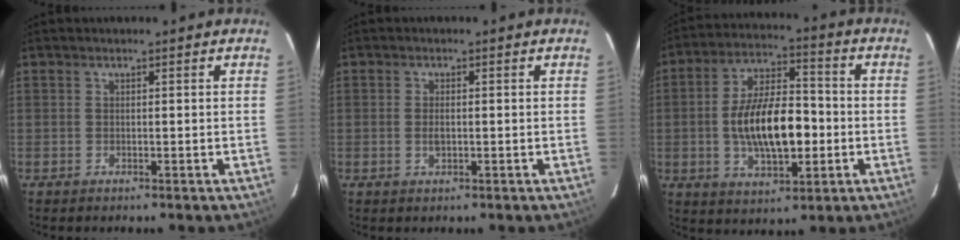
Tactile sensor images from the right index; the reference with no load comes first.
{"total": 2.2, "force": [-0.3, 1.1, 1.8], "torque": [-0.033, -0.001, -0.005]}
{"total": 15.0, "force": [-2.2, 6.8, 13.2], "torque": [-0.244, 0.010, -0.032]}